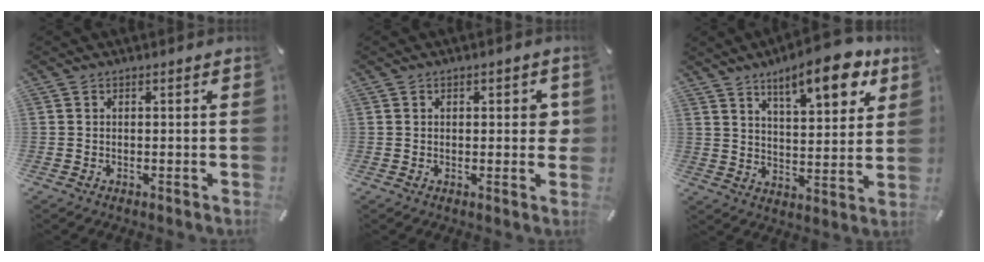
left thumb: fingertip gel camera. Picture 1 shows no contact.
{"total": 3.2, "force": [0.4, 1.6, 2.7], "torque": [-0.028, -0.001, -0.001]}
{"total": 14.0, "force": [9.4, 4.8, 9.2], "torque": [-0.129, -0.050, 0.153]}